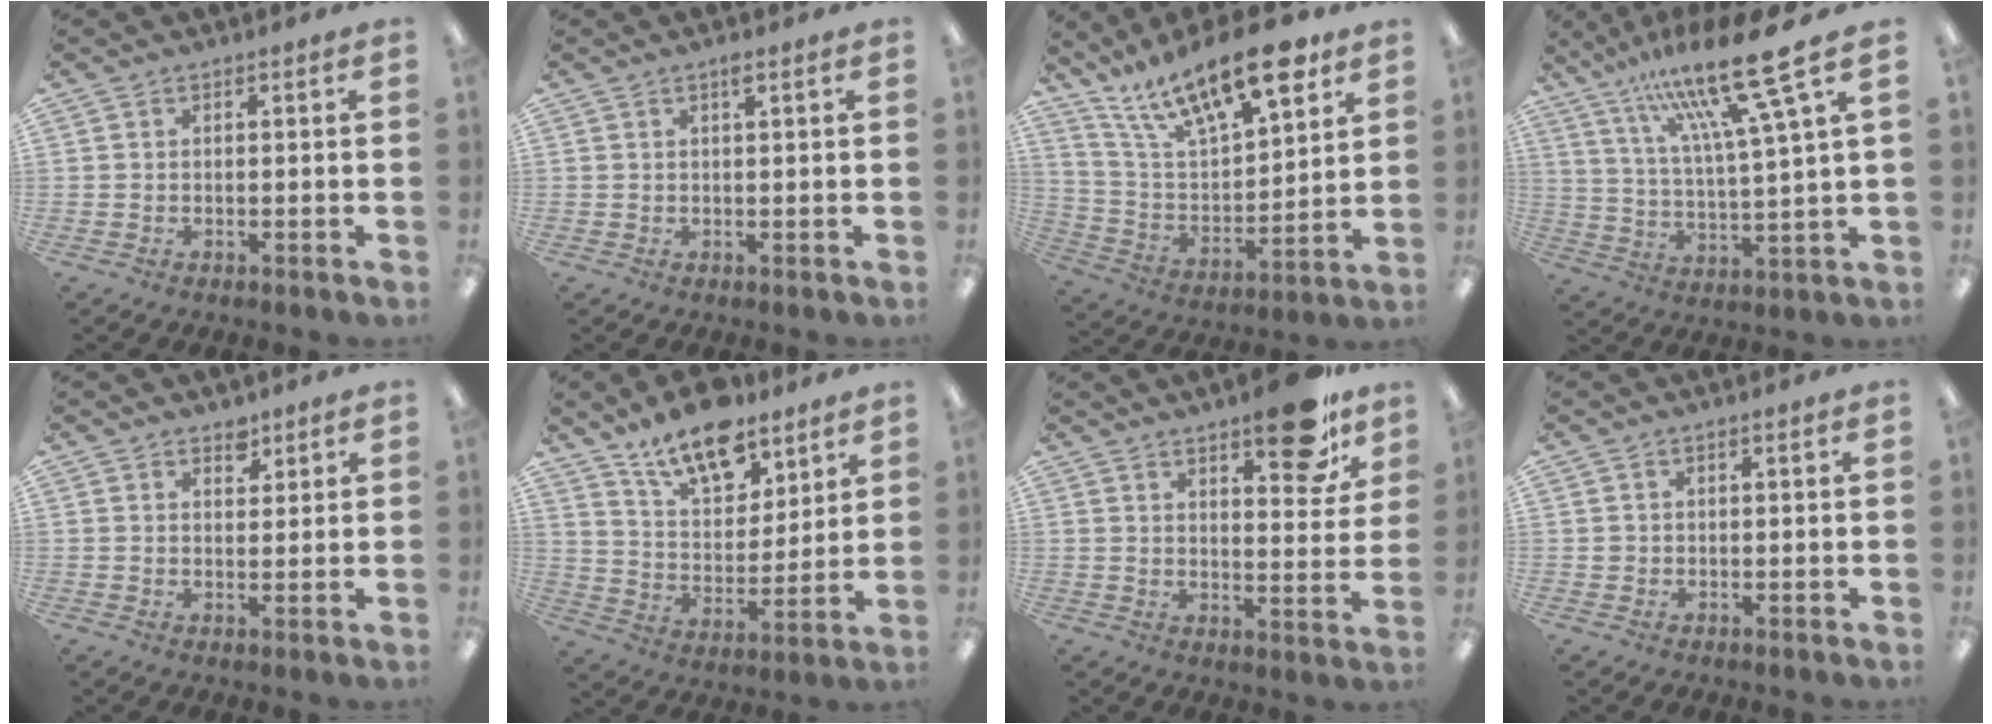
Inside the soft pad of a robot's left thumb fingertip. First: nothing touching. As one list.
[{"total": 1.3, "force": [0.8, 0.2, 1.0], "torque": [-0.015, -0.002, 0.011]}, {"total": 21.6, "force": [14.6, 7.8, 13.8], "torque": [-0.233, -0.081, 0.249]}, {"total": 20.7, "force": [13.8, 2.8, 15.3], "torque": [-0.270, -0.074, 0.216]}, {"total": 3.1, "force": [2.5, 1.7, 0.6], "torque": [0.008, -0.017, 0.042]}, {"total": 14.7, "force": [11.4, 6.4, 6.8], "torque": [-0.109, -0.067, 0.203]}, {"total": 14.1, "force": [9.9, 5.2, 8.7], "torque": [-0.096, -0.059, 0.161]}, {"total": 0.8, "force": [0.1, 0.7, 0.2], "torque": [-0.005, 0.005, 0.002]}]